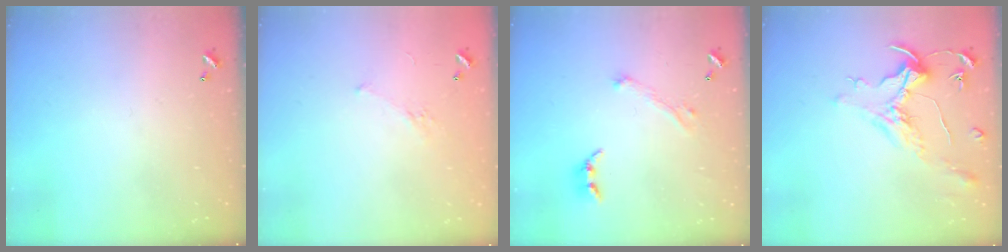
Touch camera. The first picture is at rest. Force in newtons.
{"total": 2.8, "press": 2.6, "slide": 1.1}
{"total": 2.9, "press": 2.8, "slide": 0.8}
{"total": 1.6, "press": 1.4, "slide": 0.7}